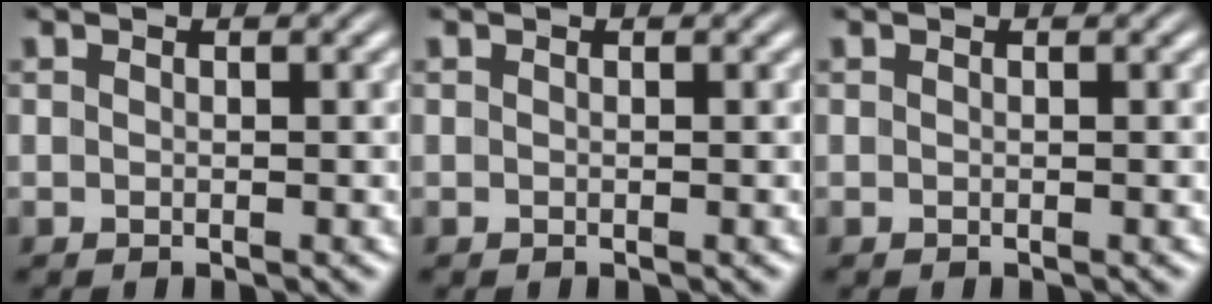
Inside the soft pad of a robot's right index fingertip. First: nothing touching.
{"total": 0.0}
{"total": 0.0}